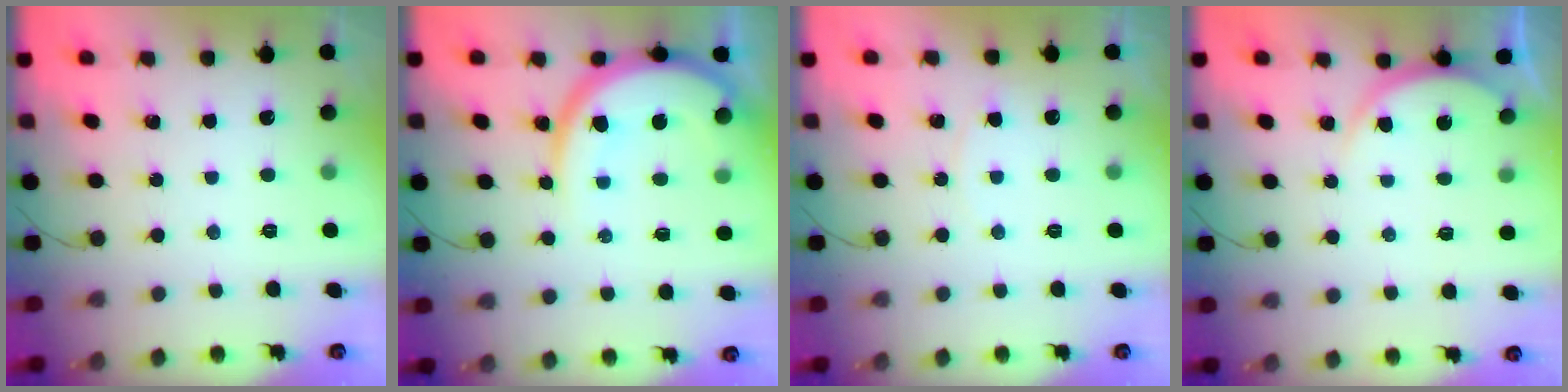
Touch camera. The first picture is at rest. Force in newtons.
{"total": 13.0, "press": 12.9, "slide": 1.7}
{"total": 2.7, "press": 2.7, "slide": 0.3}
{"total": 3.9, "press": 3.9, "slide": 0.6}